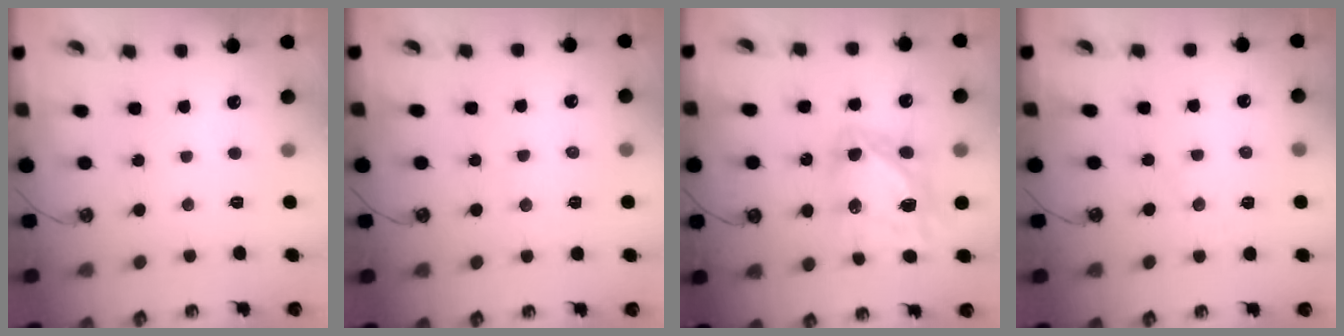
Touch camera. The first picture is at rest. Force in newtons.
{"total": 4.8, "press": 4.8, "slide": 0.6}
{"total": 13.1, "press": 13.0, "slide": 1.6}
{"total": 5.3, "press": 5.3, "slide": 0.6}